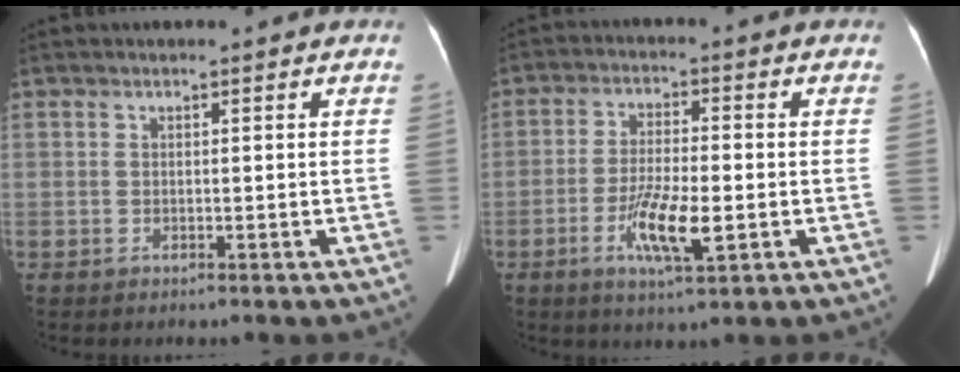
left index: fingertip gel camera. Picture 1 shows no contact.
{"total": 7.9, "force": [-2.6, 1.5, 7.3], "torque": [-0.140, -0.010, -0.046]}